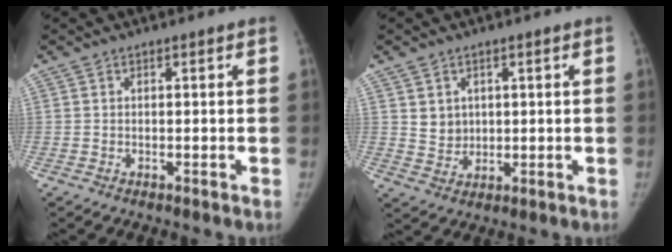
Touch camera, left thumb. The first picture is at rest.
{"total": 4.1, "force": [1.3, 3.6, 1.4], "torque": [-0.008, -0.012, 0.034]}